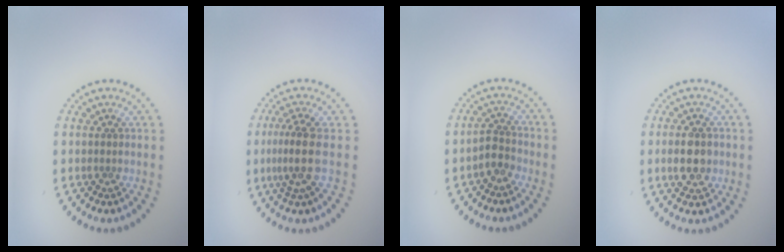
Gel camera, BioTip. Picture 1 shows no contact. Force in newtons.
{"total": 2.9, "press": 2.3, "slide": 1.9}
{"total": 1.9, "press": 1.6, "slide": 1.1}
{"total": 3.5, "press": 3.5, "slide": 0.2}